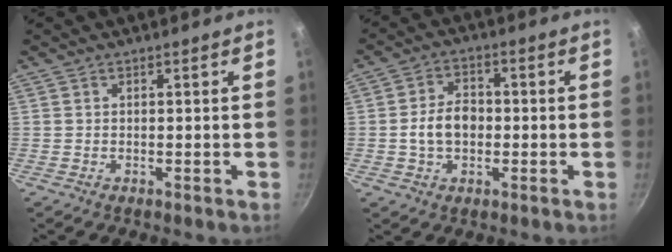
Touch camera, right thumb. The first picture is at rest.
{"total": 7.0, "force": [-0.8, 5.0, 4.8], "torque": [-0.065, 0.018, -0.018]}